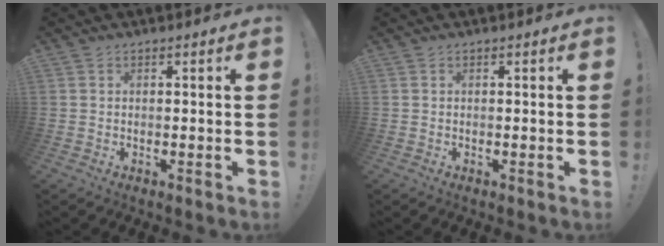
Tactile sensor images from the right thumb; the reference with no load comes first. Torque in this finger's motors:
{"motor_torque": [0.00, 0.00, 0.00, 0.00, 0.00]}